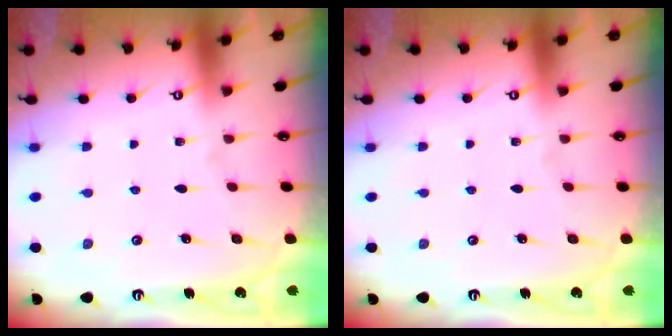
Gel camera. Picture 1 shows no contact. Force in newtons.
{"total": 0.0}